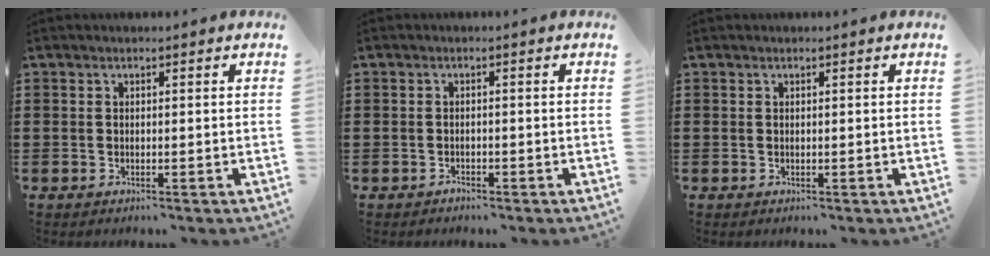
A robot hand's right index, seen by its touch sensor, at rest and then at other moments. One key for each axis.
{"total": 0.9, "fx": -0.8, "fy": 0.4, "fz": 0.0, "tx": -0.002, "ty": 0.003, "tz": -0.019}
{"total": 0.0}